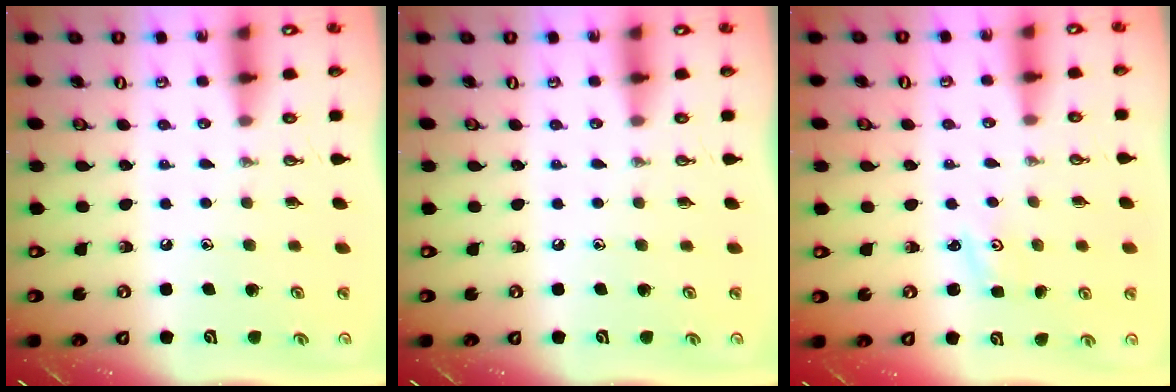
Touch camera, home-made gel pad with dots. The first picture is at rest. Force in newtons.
{"total": 0.0}
{"total": 1.3, "press": 1.2, "slide": 0.2}